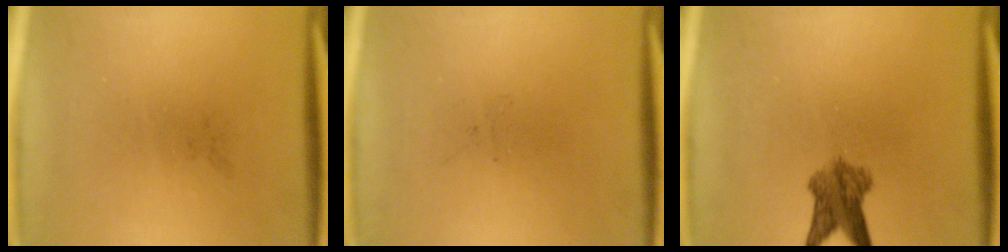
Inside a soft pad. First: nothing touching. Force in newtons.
{"total": 0.0}
{"total": 4.8}